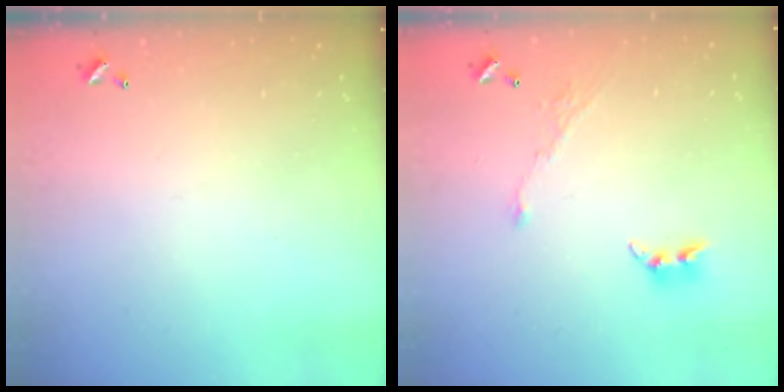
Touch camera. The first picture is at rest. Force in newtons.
{"total": 5.4, "press": 5.3, "slide": 0.7}